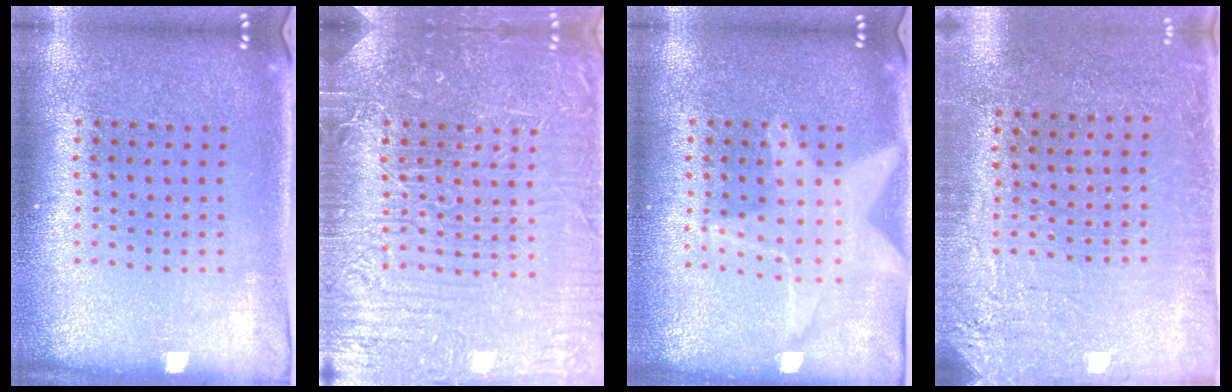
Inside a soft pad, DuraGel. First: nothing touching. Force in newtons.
{"total": 7.6, "press": 7.6, "slide": 0.9}
{"total": 1.2, "press": 1.2, "slide": 0.2}
{"total": 2.8, "press": 2.6, "slide": 1.1}